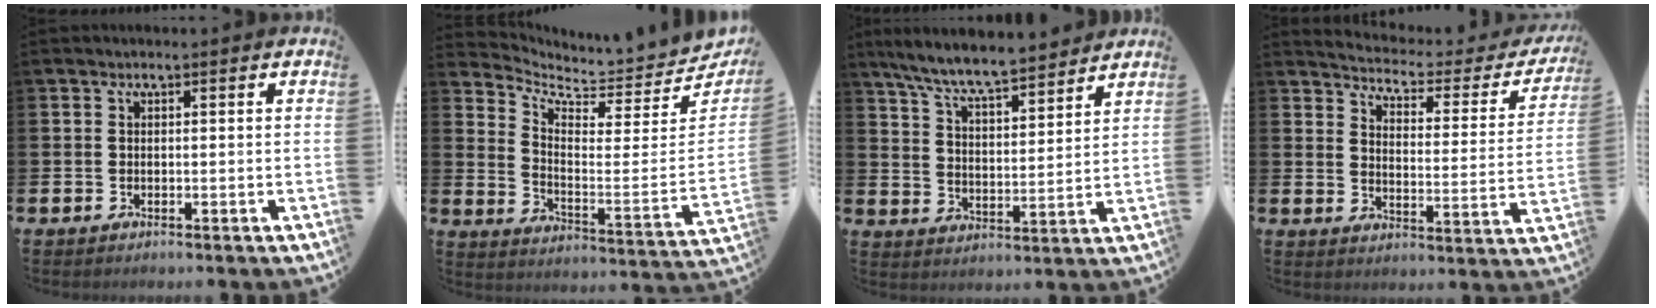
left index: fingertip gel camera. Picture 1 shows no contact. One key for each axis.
{"total": 6.2, "fx": 6.0, "fy": 1.2, "fz": 0.9, "tx": -0.042, "ty": -0.068, "tz": 0.099}
{"total": 7.9, "fx": 7.5, "fy": 0.6, "fz": 2.5, "tx": -0.077, "ty": -0.049, "tz": 0.132}
{"total": 4.2, "fx": 3.9, "fy": 1.2, "fz": 1.1, "tx": -0.037, "ty": -0.037, "tz": 0.057}